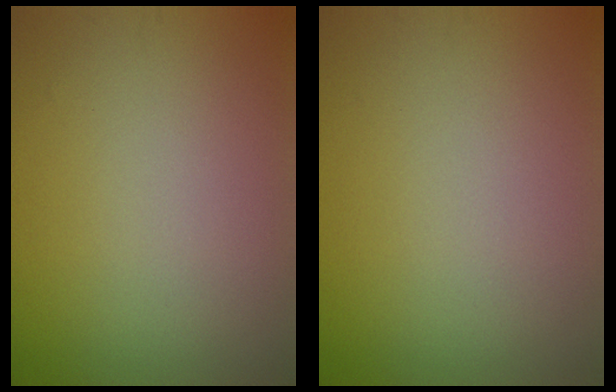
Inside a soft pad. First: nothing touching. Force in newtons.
{"total": 0.0}